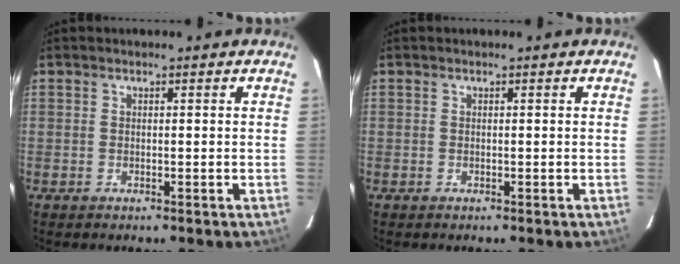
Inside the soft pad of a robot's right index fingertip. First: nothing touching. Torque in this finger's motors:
{"motor_torque": [0.00, 0.00, 0.00, 0.01]}